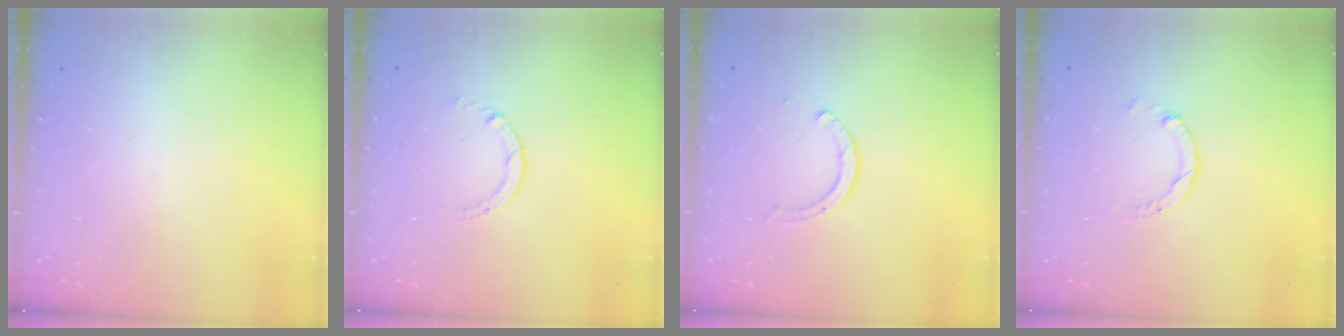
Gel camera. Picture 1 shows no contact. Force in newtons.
{"total": 0.6, "press": 0.5, "slide": 0.1}
{"total": 2.6, "press": 2.6, "slide": 0.3}
{"total": 0.7, "press": 0.7, "slide": 0.2}